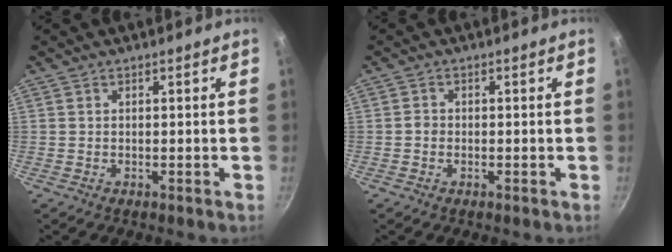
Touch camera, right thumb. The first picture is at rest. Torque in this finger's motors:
{"motor_torque": [0.51, 0.30, -0.05, -0.28, -0.01]}